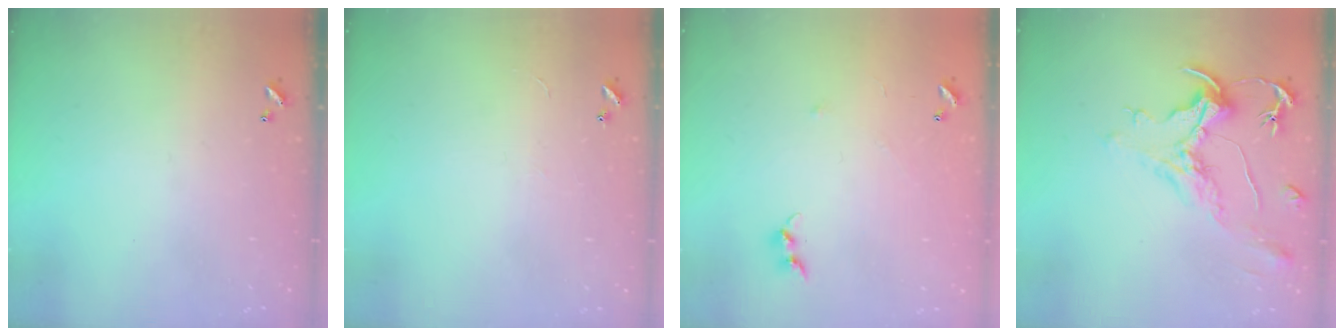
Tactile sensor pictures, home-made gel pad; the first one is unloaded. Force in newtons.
{"total": 2.3, "press": 2.3, "slide": 0.4}
{"total": 5.1, "press": 5.0, "slide": 0.7}
{"total": 2.2, "press": 1.8, "slide": 1.3}